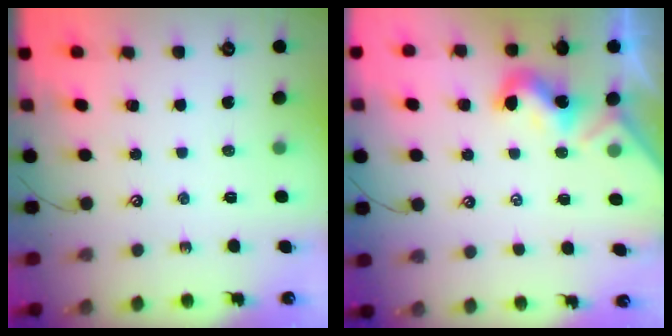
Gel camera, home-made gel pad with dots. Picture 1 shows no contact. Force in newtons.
{"total": 1.8, "press": 1.8, "slide": 0.5}